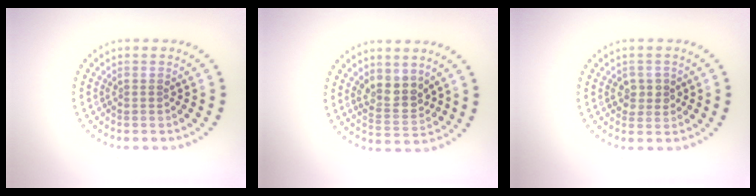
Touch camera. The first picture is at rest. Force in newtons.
{"total": 3.2, "press": 3.0, "slide": 1.1}
{"total": 1.8, "press": 1.8, "slide": 0.2}